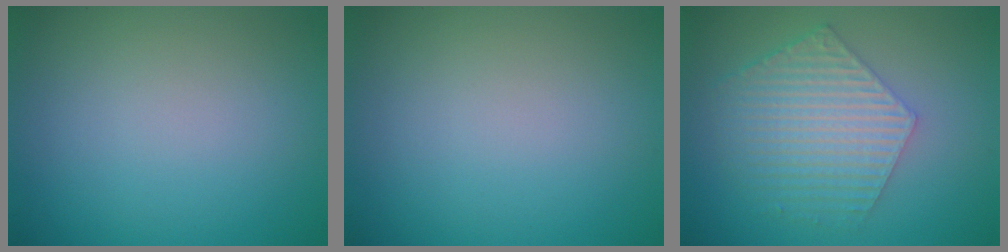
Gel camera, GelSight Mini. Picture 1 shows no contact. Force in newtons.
{"total": 0.0}
{"total": 5.7, "press": 4.2, "slide": 3.8}